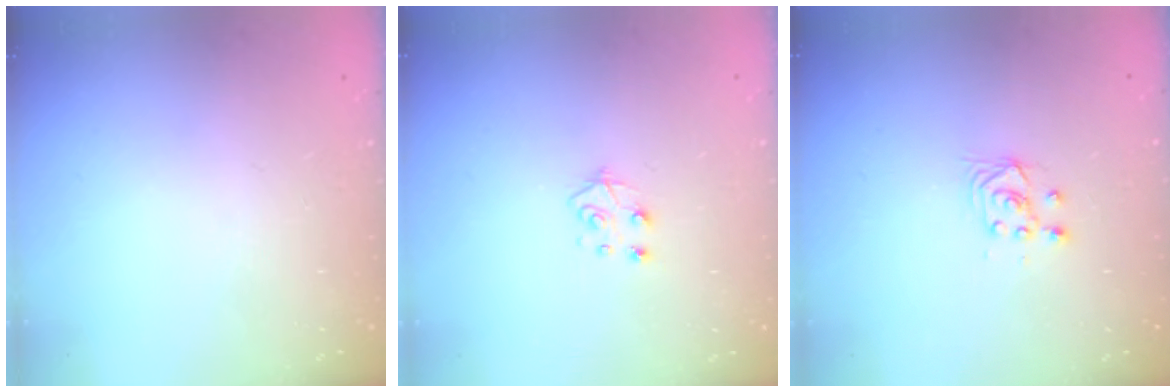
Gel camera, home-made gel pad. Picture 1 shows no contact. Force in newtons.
{"total": 4.8, "press": 4.8, "slide": 0.4}
{"total": 2.9, "press": 2.7, "slide": 1.0}